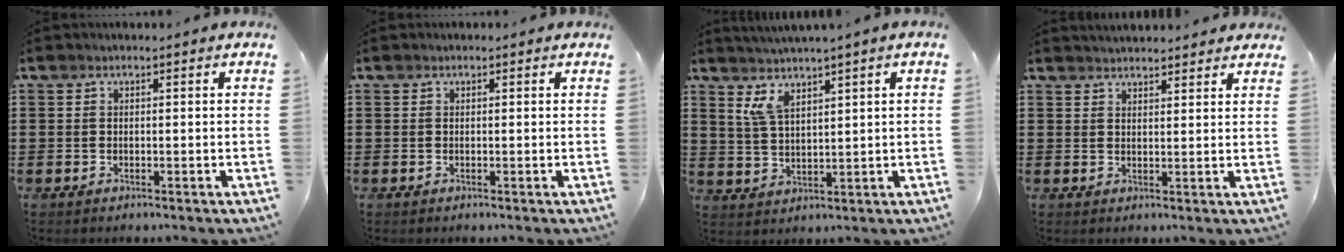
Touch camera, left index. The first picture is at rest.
{"total": 0.0}
{"total": 4.6, "force": [2.8, 0.9, 3.5], "torque": [-0.077, -0.001, 0.051]}
{"total": 2.3, "force": [2.3, 0.2, 0.1], "torque": [-0.006, -0.001, 0.044]}